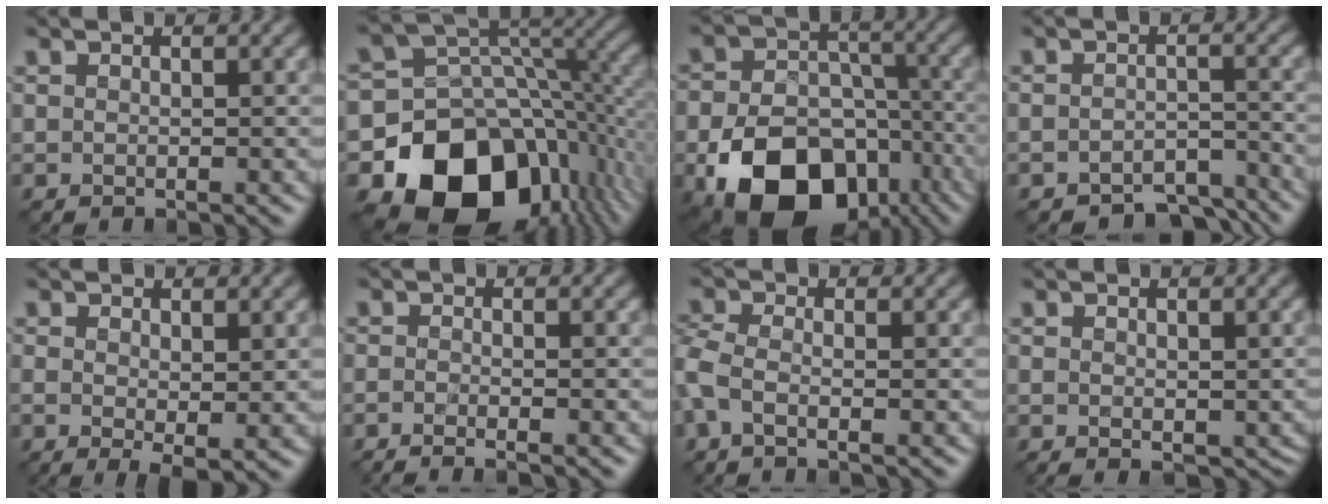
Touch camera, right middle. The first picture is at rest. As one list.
[{"total": 14.6, "force": [-6.1, 10.8, 7.7], "torque": [-0.134, -0.015, -0.102]}, {"total": 13.6, "force": [-6.6, 9.1, 7.7], "torque": [-0.142, -0.028, -0.107]}, {"total": 4.0, "force": [-3.4, 1.4, 1.5], "torque": [-0.016, -0.003, -0.049]}, {"total": 2.5, "force": [-0.2, 0.7, 2.4], "torque": [-0.043, -0.010, -0.003]}, {"total": 2.4, "force": [-1.6, 0.5, 1.7], "torque": [-0.020, -0.006, -0.037]}, {"total": 2.4, "force": [-0.8, 1.0, 2.0], "torque": [-0.056, -0.007, -0.031]}, {"total": 2.2, "force": [-0.4, 1.3, 1.8], "torque": [-0.026, -0.010, -0.002]}]